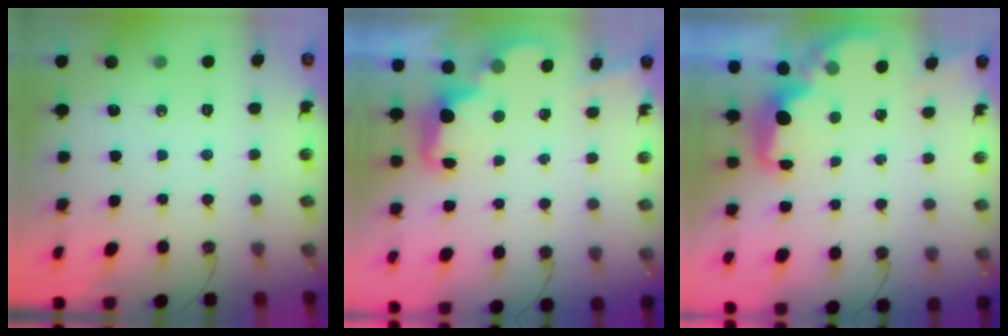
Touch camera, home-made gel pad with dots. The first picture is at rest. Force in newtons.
{"total": 2.4, "press": 2.4, "slide": 0.5}
{"total": 2.3, "press": 2.0, "slide": 1.1}